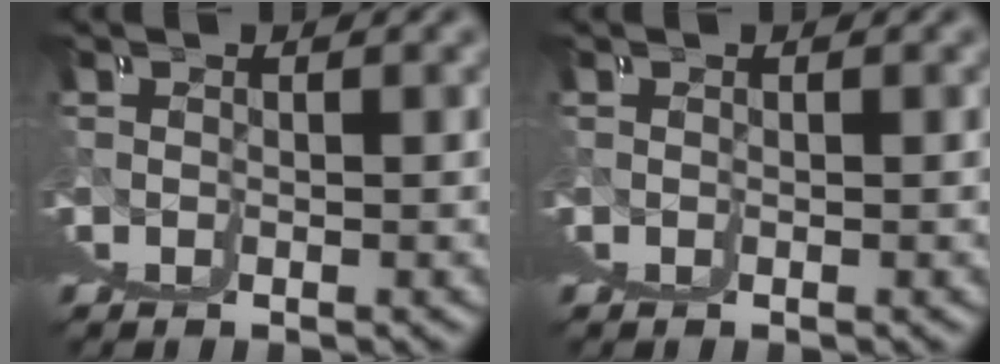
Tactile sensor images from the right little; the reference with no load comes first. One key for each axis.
{"total": 0.0}